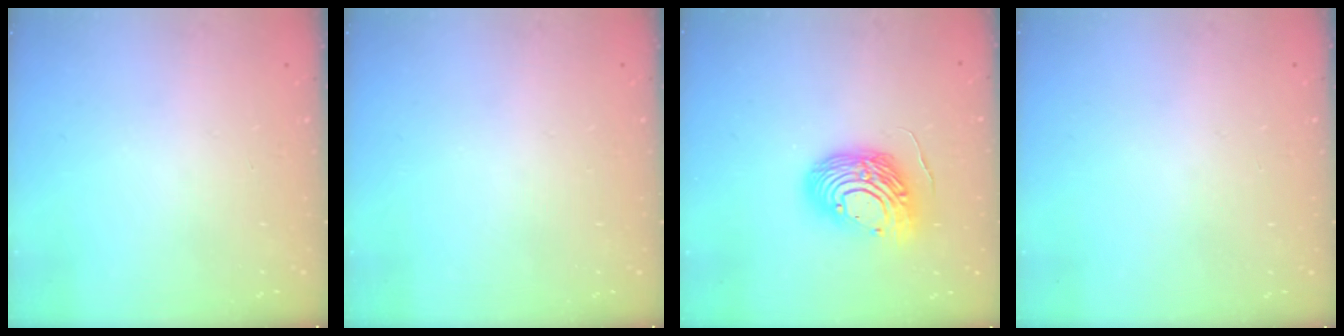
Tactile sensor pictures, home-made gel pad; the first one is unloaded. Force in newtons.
{"total": 0.0}
{"total": 13.9, "press": 13.7, "slide": 2.3}
{"total": 0.0}